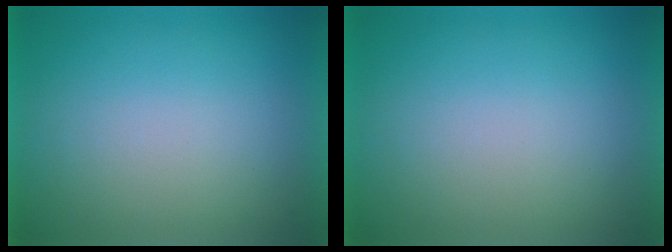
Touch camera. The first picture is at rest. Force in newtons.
{"total": 1.3}